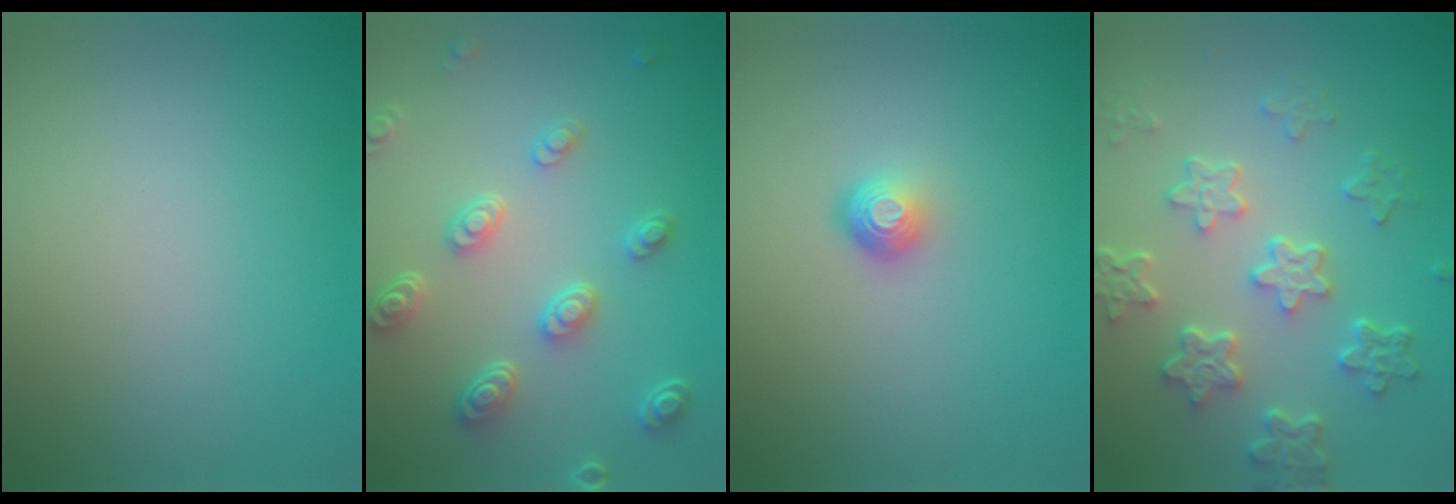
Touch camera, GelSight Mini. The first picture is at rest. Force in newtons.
{"total": 4.7, "press": 3.6, "slide": 2.9}
{"total": 1.9, "press": 1.3, "slide": 1.4}
{"total": 5.8, "press": 4.4, "slide": 3.8}